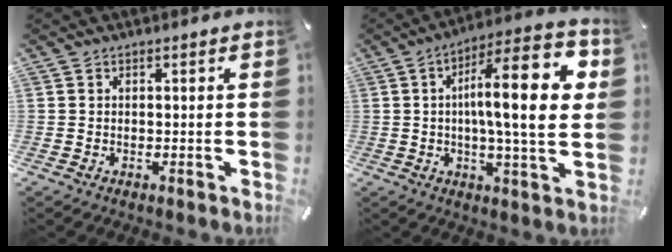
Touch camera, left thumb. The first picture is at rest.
{"total": 19.8, "force": [3.4, 4.4, 19.0], "torque": [-0.295, -0.006, 0.040]}